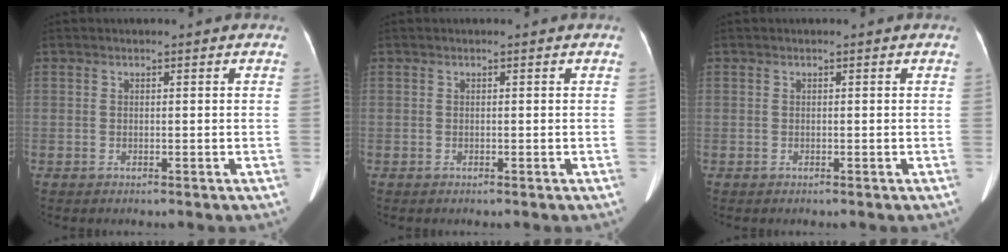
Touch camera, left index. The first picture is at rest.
{"total": 0.0}
{"total": 0.0}